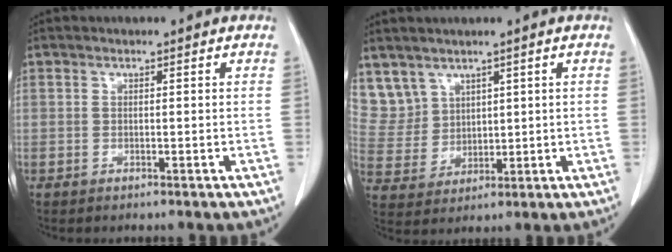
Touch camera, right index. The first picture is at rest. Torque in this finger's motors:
{"motor_torque": [-0.15, 0.34, 0.03, 0.01]}